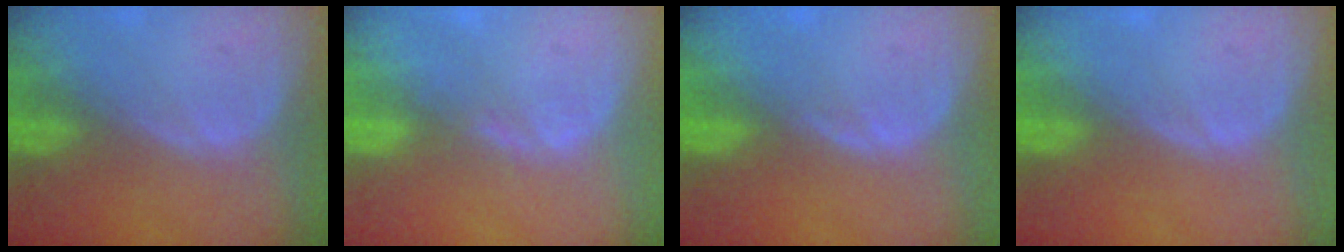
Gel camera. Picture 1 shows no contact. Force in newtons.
{"total": 1.1, "press": 1.1, "slide": 0.2}
{"total": 0.5, "press": 0.5, "slide": 0.2}
{"total": 0.0}